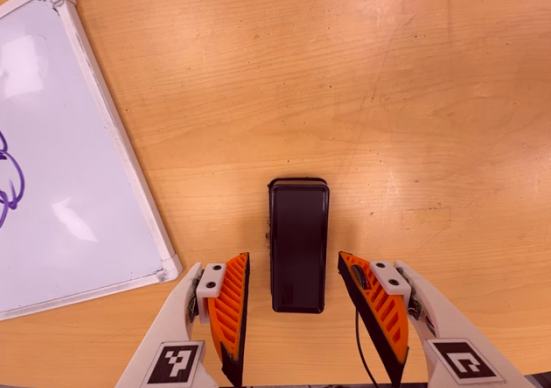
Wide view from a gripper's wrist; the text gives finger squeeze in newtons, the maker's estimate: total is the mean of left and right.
{"total": 0.0}